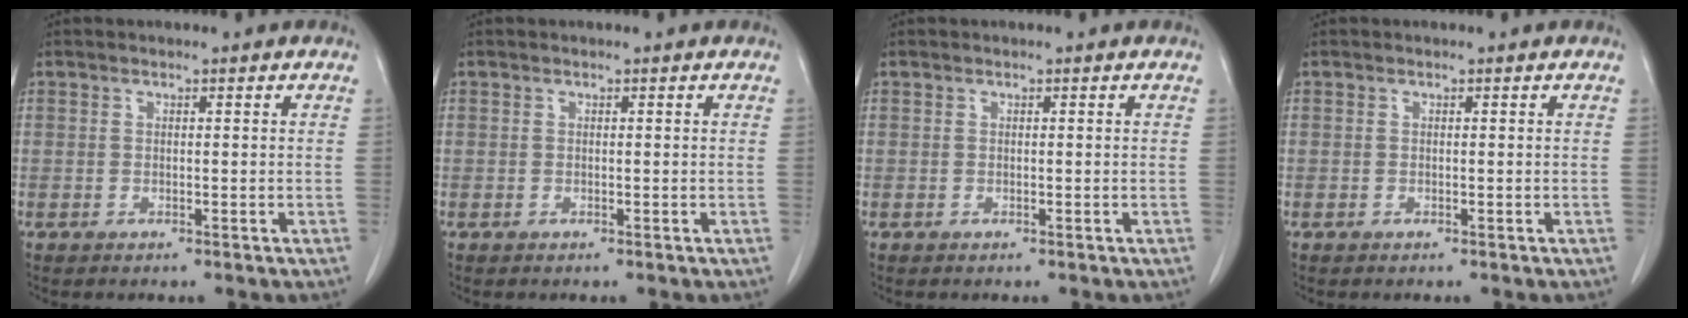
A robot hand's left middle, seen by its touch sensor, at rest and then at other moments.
{"total": 0.0}
{"total": 0.0}
{"total": 0.0}